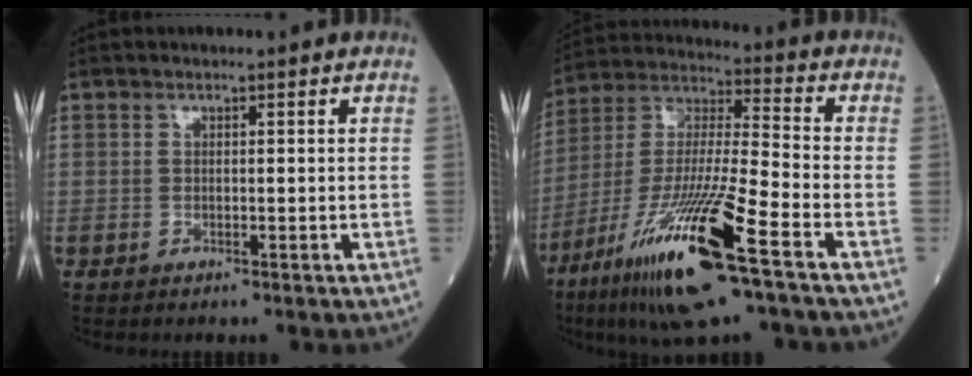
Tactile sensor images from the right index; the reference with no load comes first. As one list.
[{"total": 20.1, "force": [-10.4, 1.1, 17.1], "torque": [-0.355, -0.047, -0.193]}]